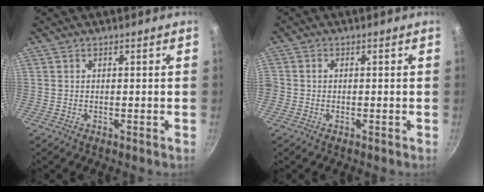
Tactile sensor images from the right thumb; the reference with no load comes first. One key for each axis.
{"total": 1.1, "fx": -0.6, "fy": 0.9, "fz": 0.3, "tx": -0.008, "ty": -0.001, "tz": -0.013}